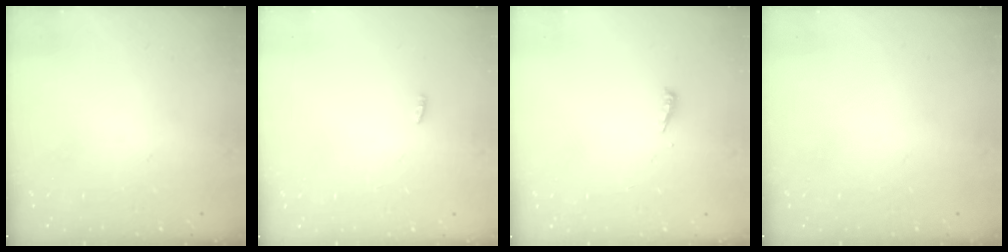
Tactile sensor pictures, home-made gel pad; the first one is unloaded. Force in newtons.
{"total": 6.6, "press": 2.7, "slide": 6.1}
{"total": 3.6, "press": 3.6, "slide": 0.4}
{"total": 0.0}